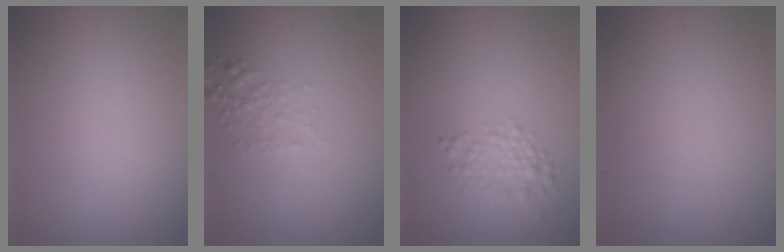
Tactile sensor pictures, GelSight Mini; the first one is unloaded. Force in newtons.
{"total": 1.6, "press": 1.5, "slide": 0.2}
{"total": 2.6, "press": 2.6, "slide": 0.1}
{"total": 0.0}